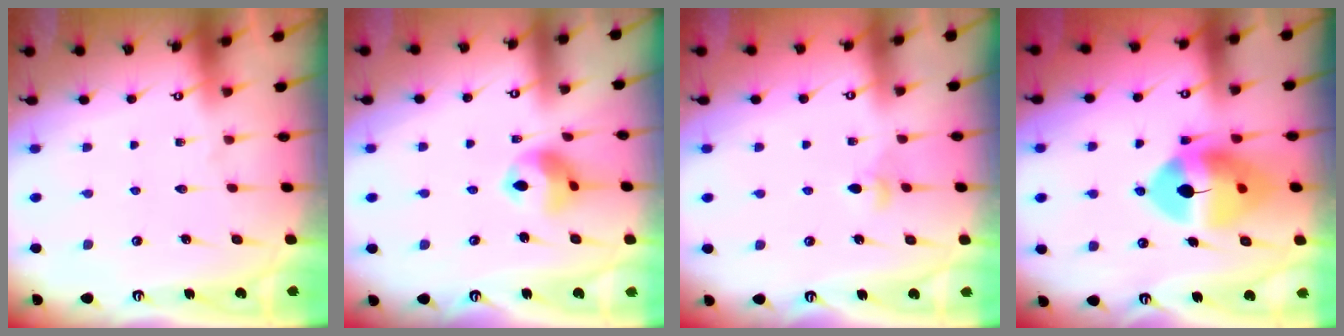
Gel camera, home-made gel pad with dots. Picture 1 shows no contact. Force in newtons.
{"total": 9.9, "press": 9.8, "slide": 1.2}
{"total": 3.1, "press": 3.0, "slide": 0.8}
{"total": 13.7, "press": 13.5, "slide": 2.2}